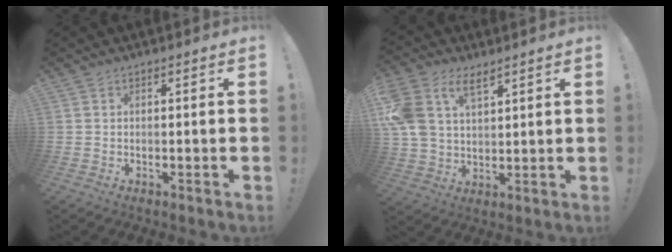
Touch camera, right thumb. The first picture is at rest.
{"total": 11.8, "force": [6.2, 7.6, 6.6], "torque": [-0.143, -0.020, 0.124]}